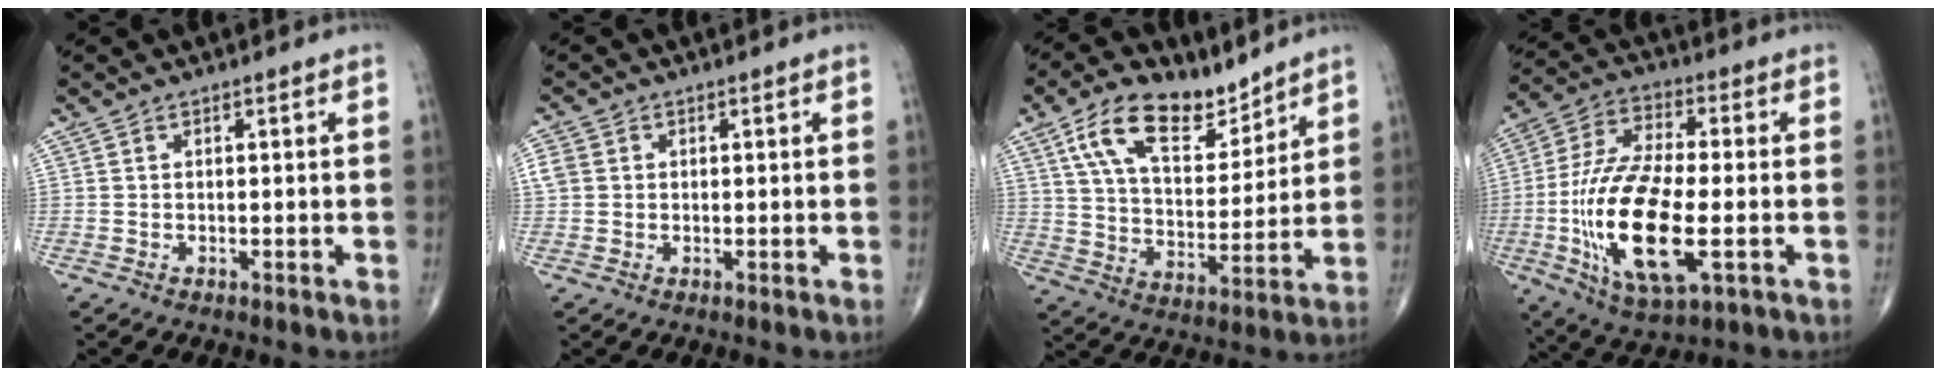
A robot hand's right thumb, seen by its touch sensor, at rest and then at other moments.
{"total": 3.0, "force": [0.5, 2.6, 1.3], "torque": [-0.026, 0.010, 0.010]}
{"total": 15.1, "force": [9.5, 7.6, 9.0], "torque": [-0.129, -0.045, 0.175]}
{"total": 20.1, "force": [-4.2, 7.6, 18.1], "torque": [-0.373, 0.006, -0.066]}